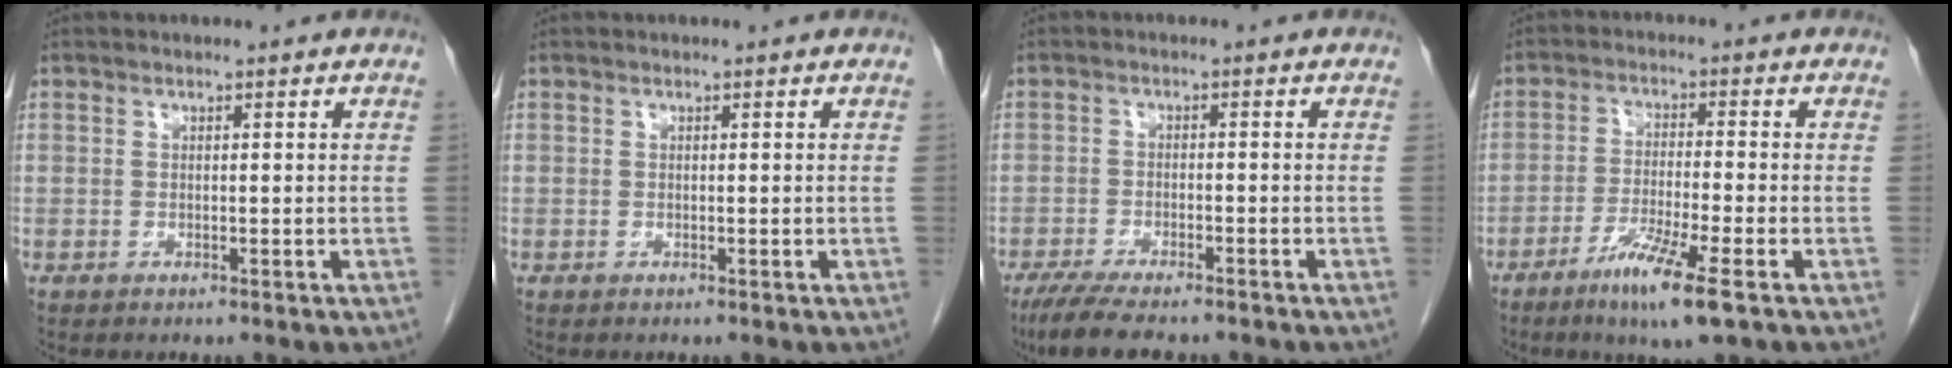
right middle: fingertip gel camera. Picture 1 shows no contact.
{"total": 0.0}
{"total": 9.2, "force": [-7.5, 1.7, 5.0], "torque": [-0.078, -0.018, -0.119]}
{"total": 8.1, "force": [-4.7, -0.2, 6.6], "torque": [-0.126, -0.020, -0.083]}